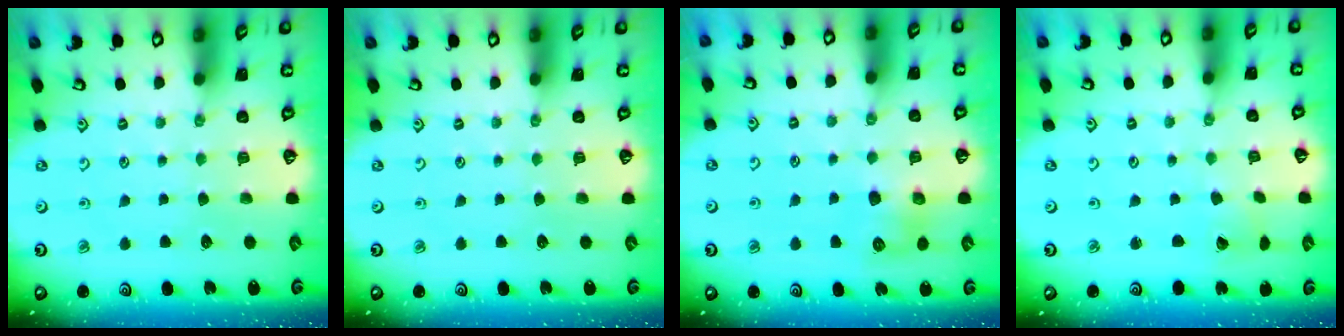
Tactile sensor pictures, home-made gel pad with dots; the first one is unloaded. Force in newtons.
{"total": 0.0}
{"total": 7.1, "press": 7.1, "slide": 0.1}
{"total": 1.9, "press": 1.9, "slide": 0.2}